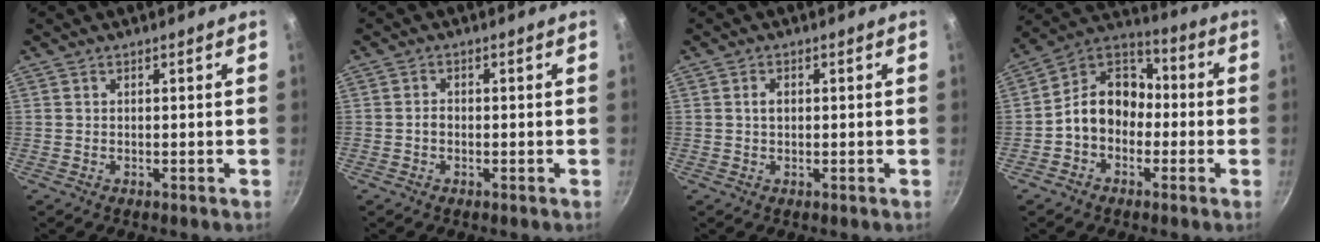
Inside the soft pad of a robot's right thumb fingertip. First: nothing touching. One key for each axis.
{"total": 1.4, "fx": -0.4, "fy": 1.0, "fz": 0.8, "tx": -0.010, "ty": 0.009, "tz": -0.009}
{"total": 1.7, "fx": 0.2, "fy": 1.2, "fz": 1.2, "tx": -0.017, "ty": 0.003, "tz": 0.003}
{"total": 12.0, "fx": -2.2, "fy": 9.5, "fz": 7.0, "tx": -0.075, "ty": 0.052, "tz": -0.062}